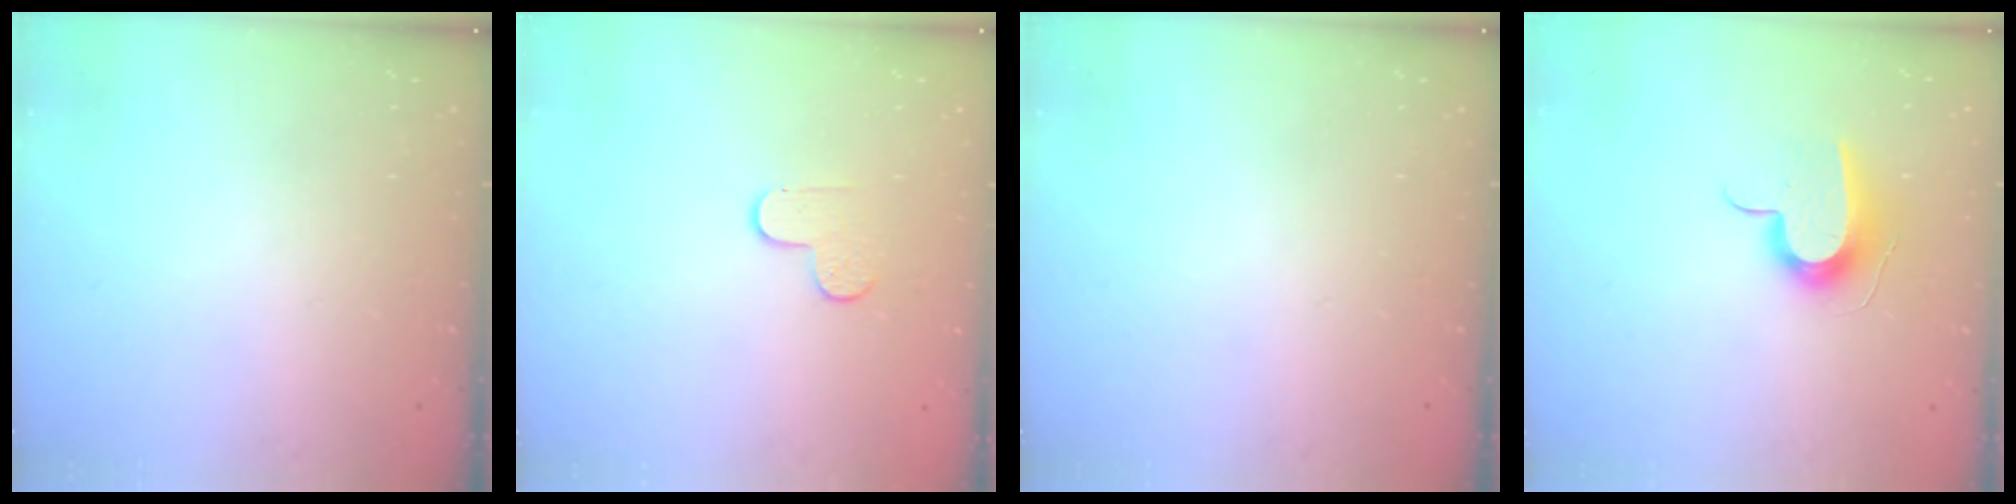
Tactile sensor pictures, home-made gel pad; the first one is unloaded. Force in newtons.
{"total": 4.6, "press": 4.5, "slide": 0.5}
{"total": 0.0}
{"total": 10.8, "press": 10.8, "slide": 0.2}